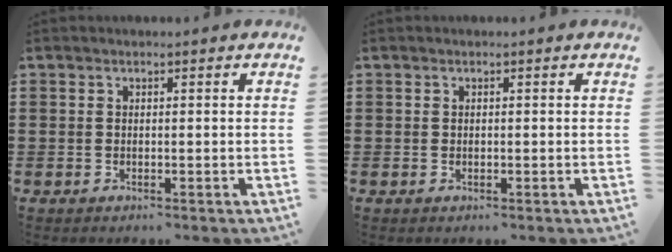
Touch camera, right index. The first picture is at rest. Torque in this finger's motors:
{"motor_torque": [-0.14, 0.73, 0.02, -0.01]}